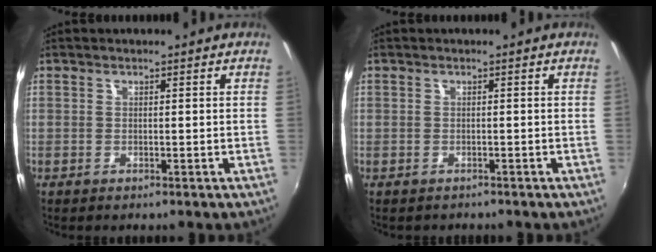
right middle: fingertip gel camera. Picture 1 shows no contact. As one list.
[{"total": 0.9, "force": [-0.7, 0.6, -0.1], "torque": [-0.002, -0.001, -0.010]}]